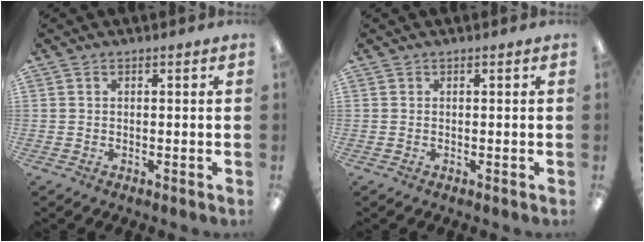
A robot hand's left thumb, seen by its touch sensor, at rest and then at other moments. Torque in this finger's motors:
{"motor_torque": [-0.02, -0.01, 0.05, -0.03, 0.00]}